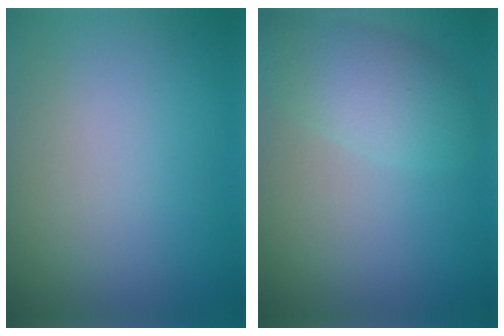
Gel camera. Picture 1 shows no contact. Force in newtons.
{"total": 3.0, "press": 3.0, "slide": 0.3}